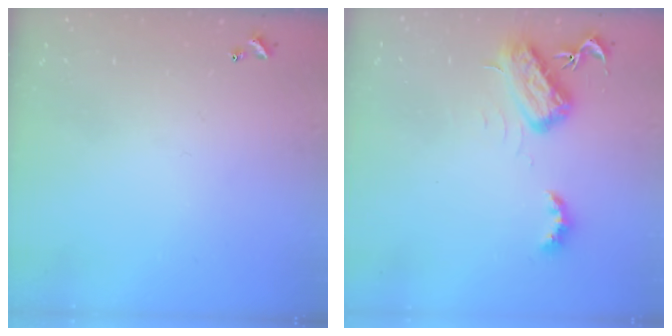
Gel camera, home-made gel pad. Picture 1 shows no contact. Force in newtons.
{"total": 5.9, "press": 5.9, "slide": 0.7}